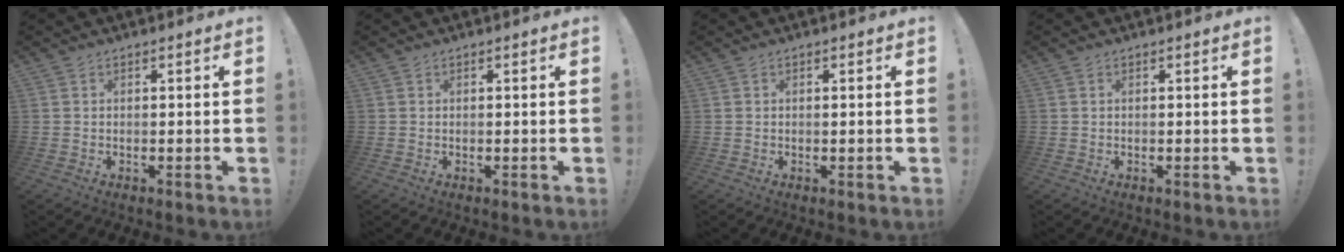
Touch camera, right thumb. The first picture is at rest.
{"total": 0.0}
{"total": 0.5, "force": [0.2, 0.1, 0.5], "torque": [-0.001, -0.003, 0.002]}
{"total": 0.0}